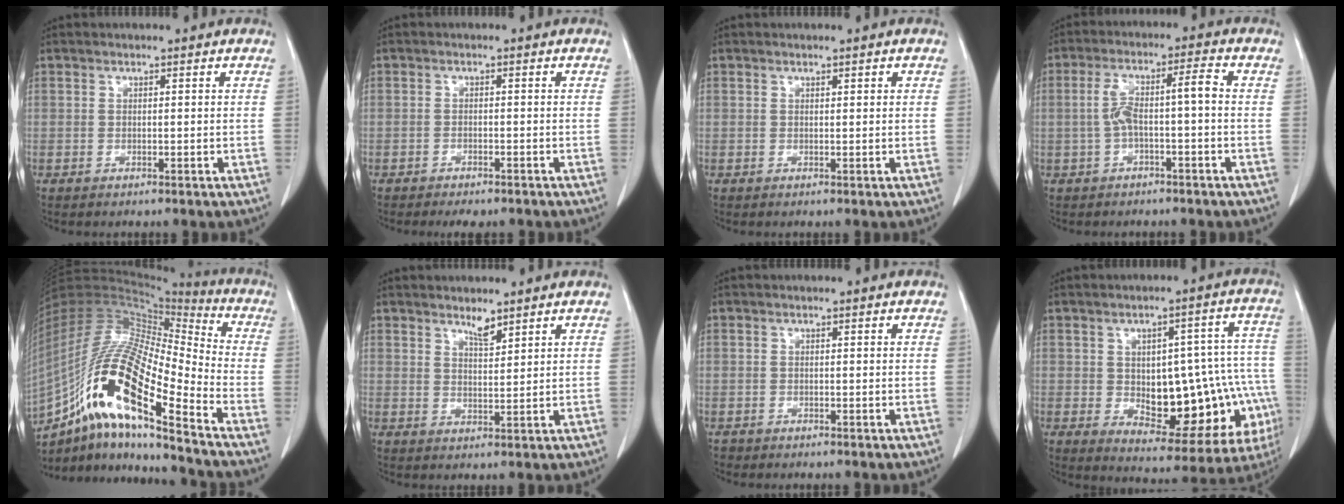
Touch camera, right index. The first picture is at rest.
{"total": 4.1, "force": [-3.3, 1.5, 1.8], "torque": [-0.018, -0.004, -0.041]}
{"total": 0.6, "force": [0.3, 0.1, 0.5], "torque": [-0.008, 0.000, 0.004]}
{"total": 6.0, "force": [-0.7, 0.7, 5.9], "torque": [-0.122, 0.034, -0.008]}
{"total": 21.7, "force": [-12.4, 3.5, 17.5], "torque": [-0.365, -0.012, -0.227]}
{"total": 2.5, "force": [2.2, 0.4, 1.2], "torque": [-0.024, -0.007, 0.041]}
{"total": 0.6, "force": [-0.5, 0.4, 0.0], "torque": [-0.009, 0.001, -0.011]}
{"total": 20.3, "force": [-3.4, 9.0, 17.9], "torque": [-0.172, 0.043, -0.008]}